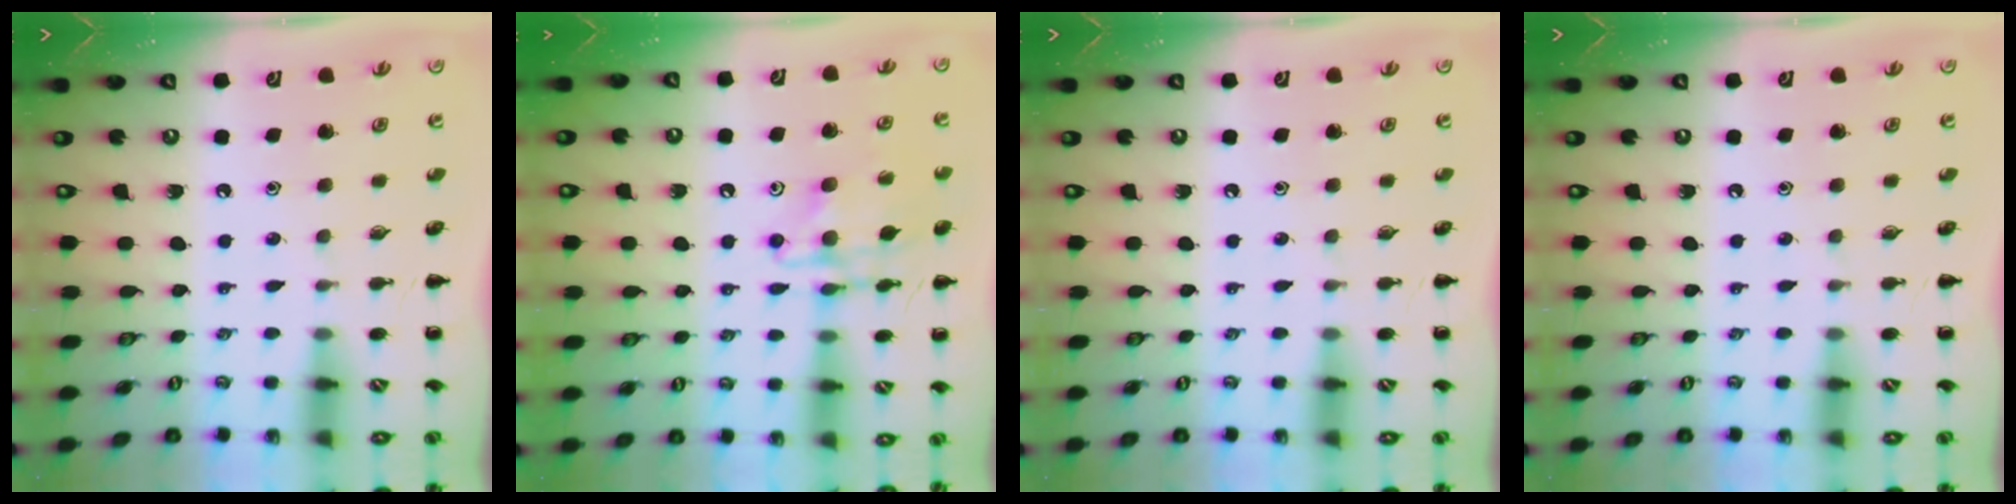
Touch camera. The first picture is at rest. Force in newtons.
{"total": 13.4, "press": 13.2, "slide": 2.4}
{"total": 0.0}
{"total": 0.0}